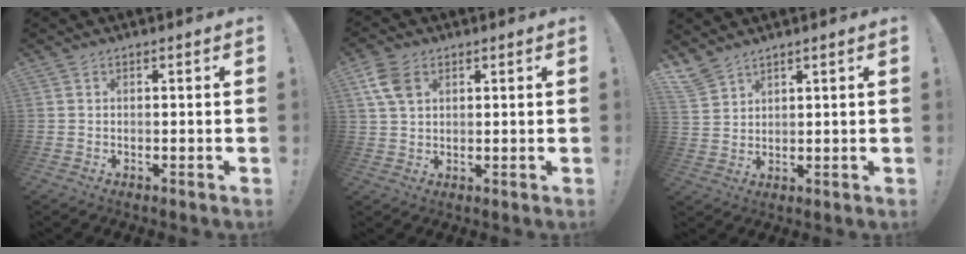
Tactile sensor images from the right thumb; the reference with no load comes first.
{"total": 7.5, "force": [3.0, 5.0, 4.6], "torque": [-0.092, 0.002, 0.062]}
{"total": 5.2, "force": [4.6, 1.4, 2.0], "torque": [-0.046, -0.025, 0.090]}